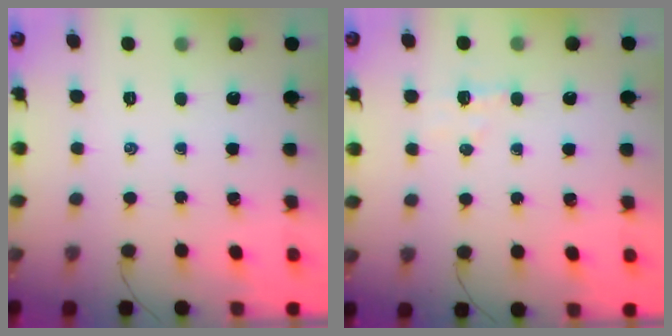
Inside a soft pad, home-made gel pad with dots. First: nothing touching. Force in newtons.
{"total": 4.5, "press": 4.3, "slide": 1.3}